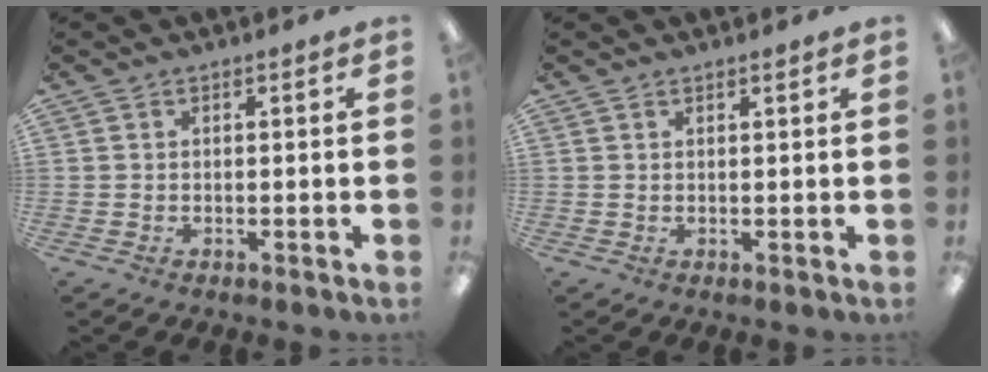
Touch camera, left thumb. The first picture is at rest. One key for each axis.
{"total": 1.0, "fx": 0.9, "fy": 0.1, "fz": 0.2, "tx": -0.005, "ty": -0.001, "tz": 0.017}